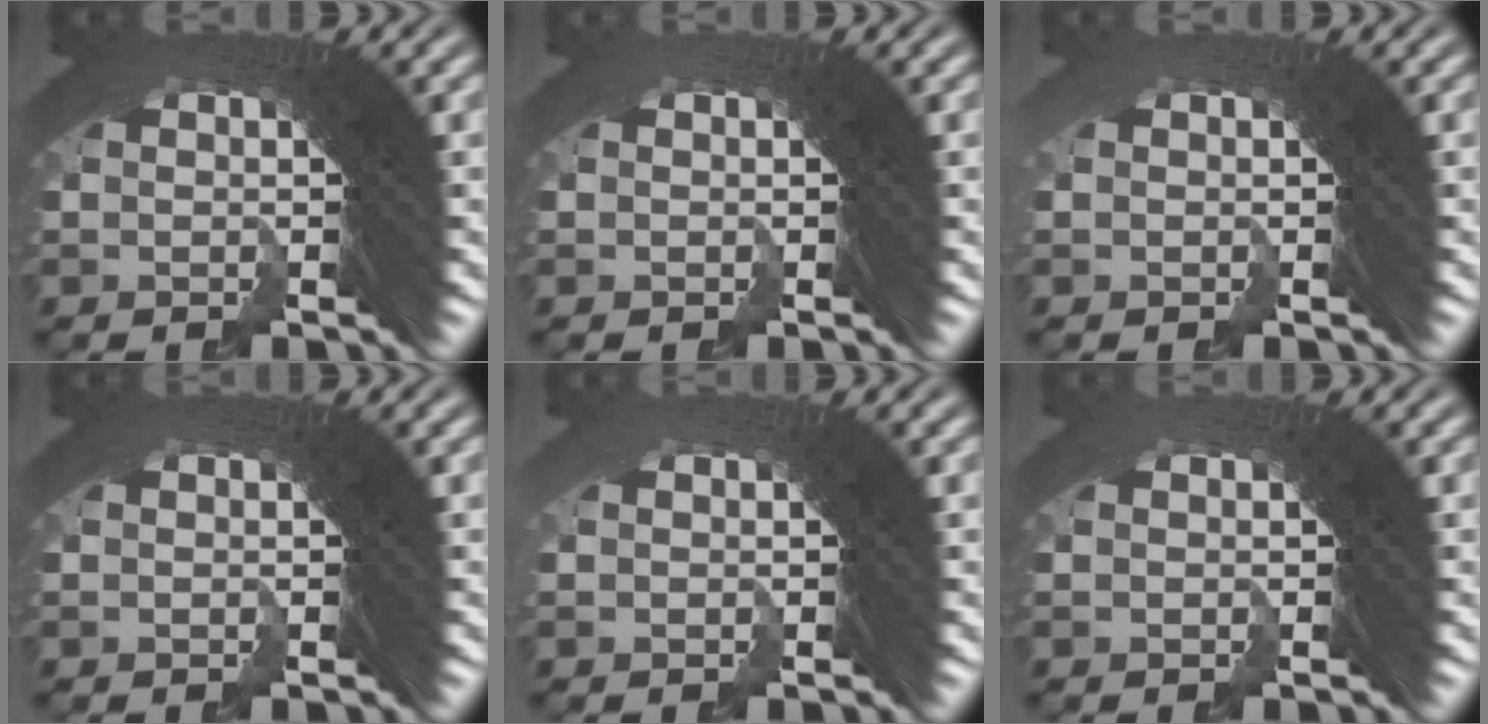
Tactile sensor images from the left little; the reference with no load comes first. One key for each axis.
{"total": 0.9, "fx": -0.2, "fy": -0.6, "fz": -0.7, "tx": 0.012, "ty": 0.000, "tz": -0.003}
{"total": 1.8, "fx": -0.2, "fy": -1.0, "fz": -1.4, "tx": 0.028, "ty": -0.001, "tz": -0.003}
{"total": 0.0}
{"total": 1.5, "fx": -0.2, "fy": -0.8, "fz": -1.2, "tx": 0.024, "ty": -0.001, "tz": -0.003}
{"total": 1.0, "fx": -0.2, "fy": -0.6, "fz": -0.8, "tx": 0.012, "ty": -0.002, "tz": -0.003}